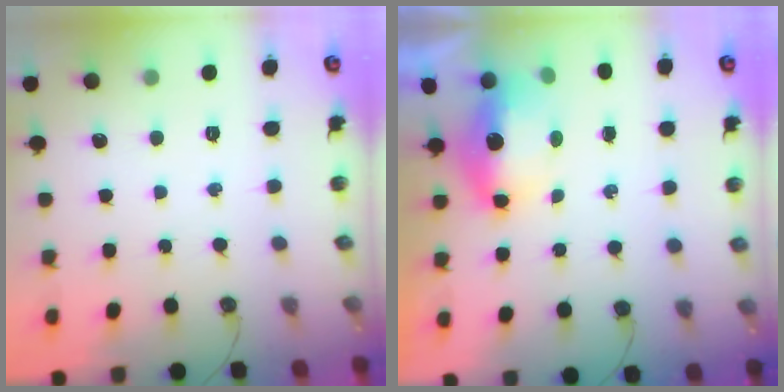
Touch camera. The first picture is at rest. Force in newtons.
{"total": 6.7, "press": 6.6, "slide": 0.5}